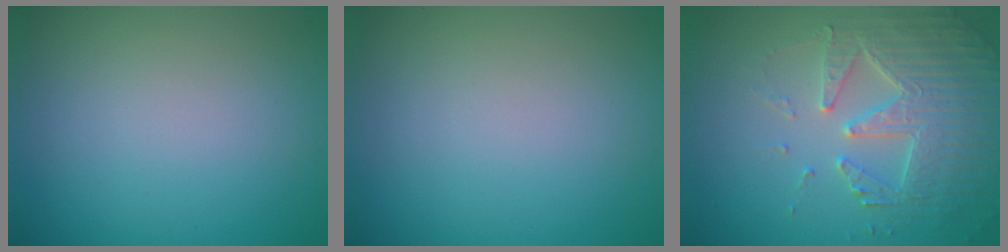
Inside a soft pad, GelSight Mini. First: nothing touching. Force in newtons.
{"total": 0.0}
{"total": 4.5, "press": 4.4, "slide": 0.6}